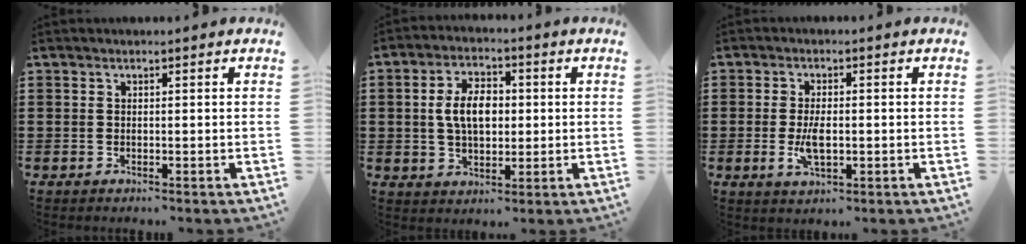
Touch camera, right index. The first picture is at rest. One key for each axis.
{"total": 6.9, "fx": 0.3, "fy": 4.1, "fz": 5.6, "tx": -0.119, "ty": 0.007, "tz": -0.003}
{"total": 4.4, "fx": -0.6, "fy": 1.9, "fz": 4.0, "tx": -0.084, "ty": -0.003, "tz": -0.014}